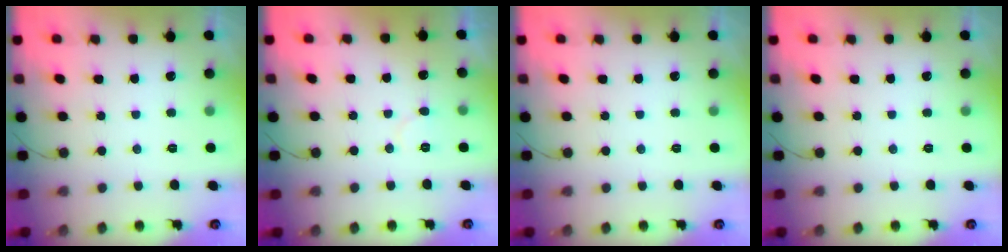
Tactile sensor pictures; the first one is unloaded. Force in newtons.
{"total": 4.2, "press": 4.2, "slide": 0.4}
{"total": 0.0}
{"total": 0.0}